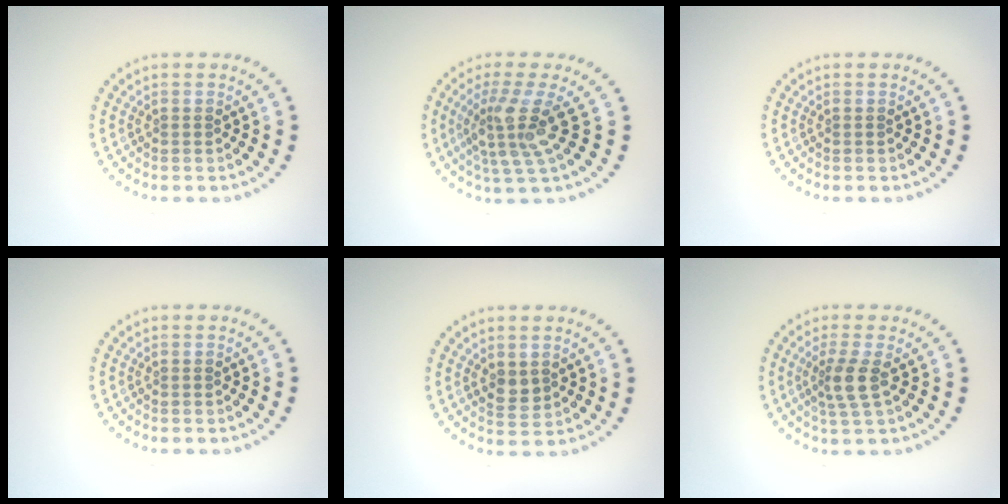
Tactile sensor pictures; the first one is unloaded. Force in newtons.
{"total": 4.3, "press": 3.1, "slide": 2.9}
{"total": 0.0}
{"total": 0.0}
{"total": 1.8, "press": 1.7, "slide": 0.4}
{"total": 2.5, "press": 2.0, "slide": 1.5}